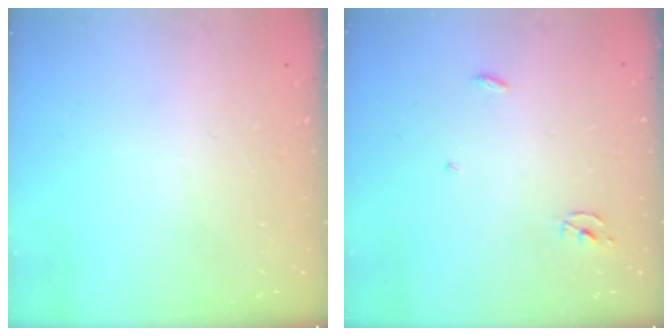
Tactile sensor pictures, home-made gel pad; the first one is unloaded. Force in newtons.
{"total": 2.5, "press": 2.5, "slide": 0.1}